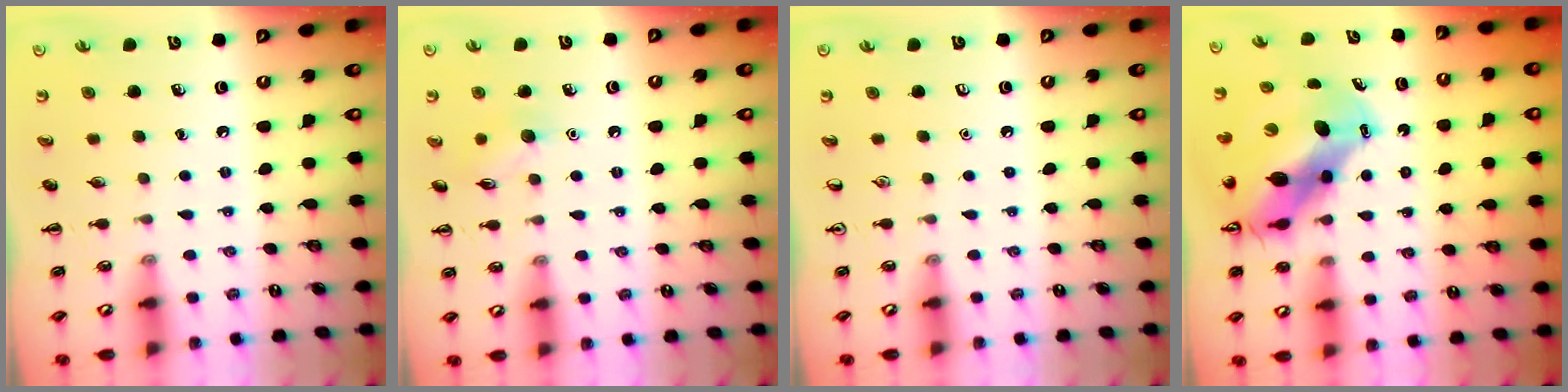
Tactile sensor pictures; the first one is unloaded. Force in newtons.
{"total": 6.5, "press": 6.4, "slide": 1.0}
{"total": 0.0}
{"total": 12.1, "press": 11.5, "slide": 3.7}